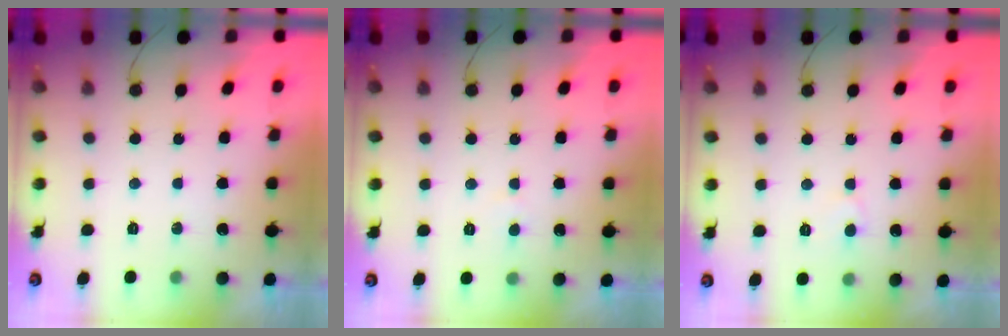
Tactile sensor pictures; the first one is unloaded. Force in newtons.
{"total": 1.1, "press": 1.1, "slide": 0.1}
{"total": 4.1, "press": 4.1, "slide": 0.4}